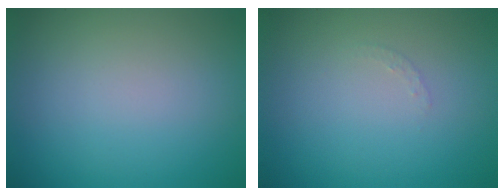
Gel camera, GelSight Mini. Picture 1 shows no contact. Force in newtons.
{"total": 0.7, "press": 0.7, "slide": 0.1}